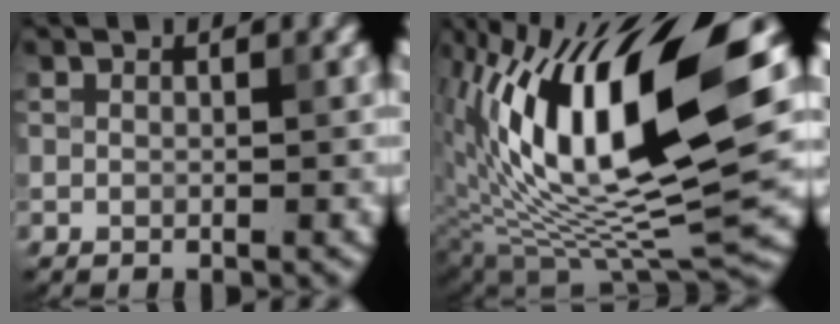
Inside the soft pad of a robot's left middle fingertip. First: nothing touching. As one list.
[{"total": 15.7, "force": [3.5, 5.8, 14.2], "torque": [-0.249, 0.010, 0.056]}]